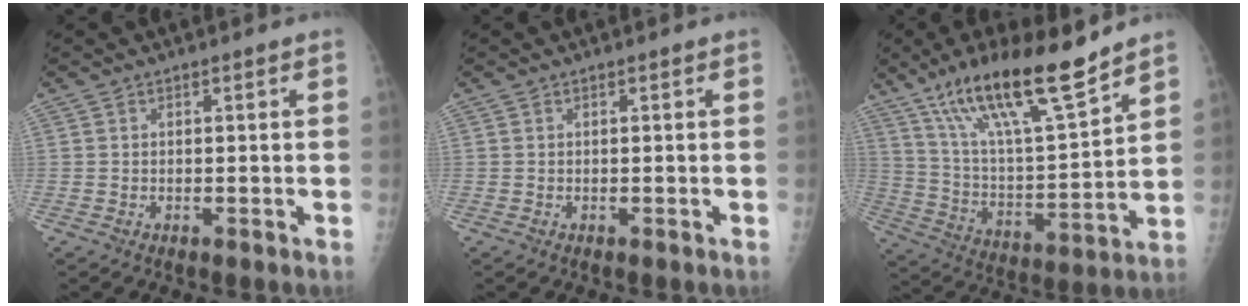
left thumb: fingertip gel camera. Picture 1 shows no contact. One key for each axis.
{"total": 0.0}
{"total": 20.0, "fx": 14.3, "fy": 3.7, "fz": 13.5, "tx": -0.216, "ty": -0.065, "tz": 0.258}